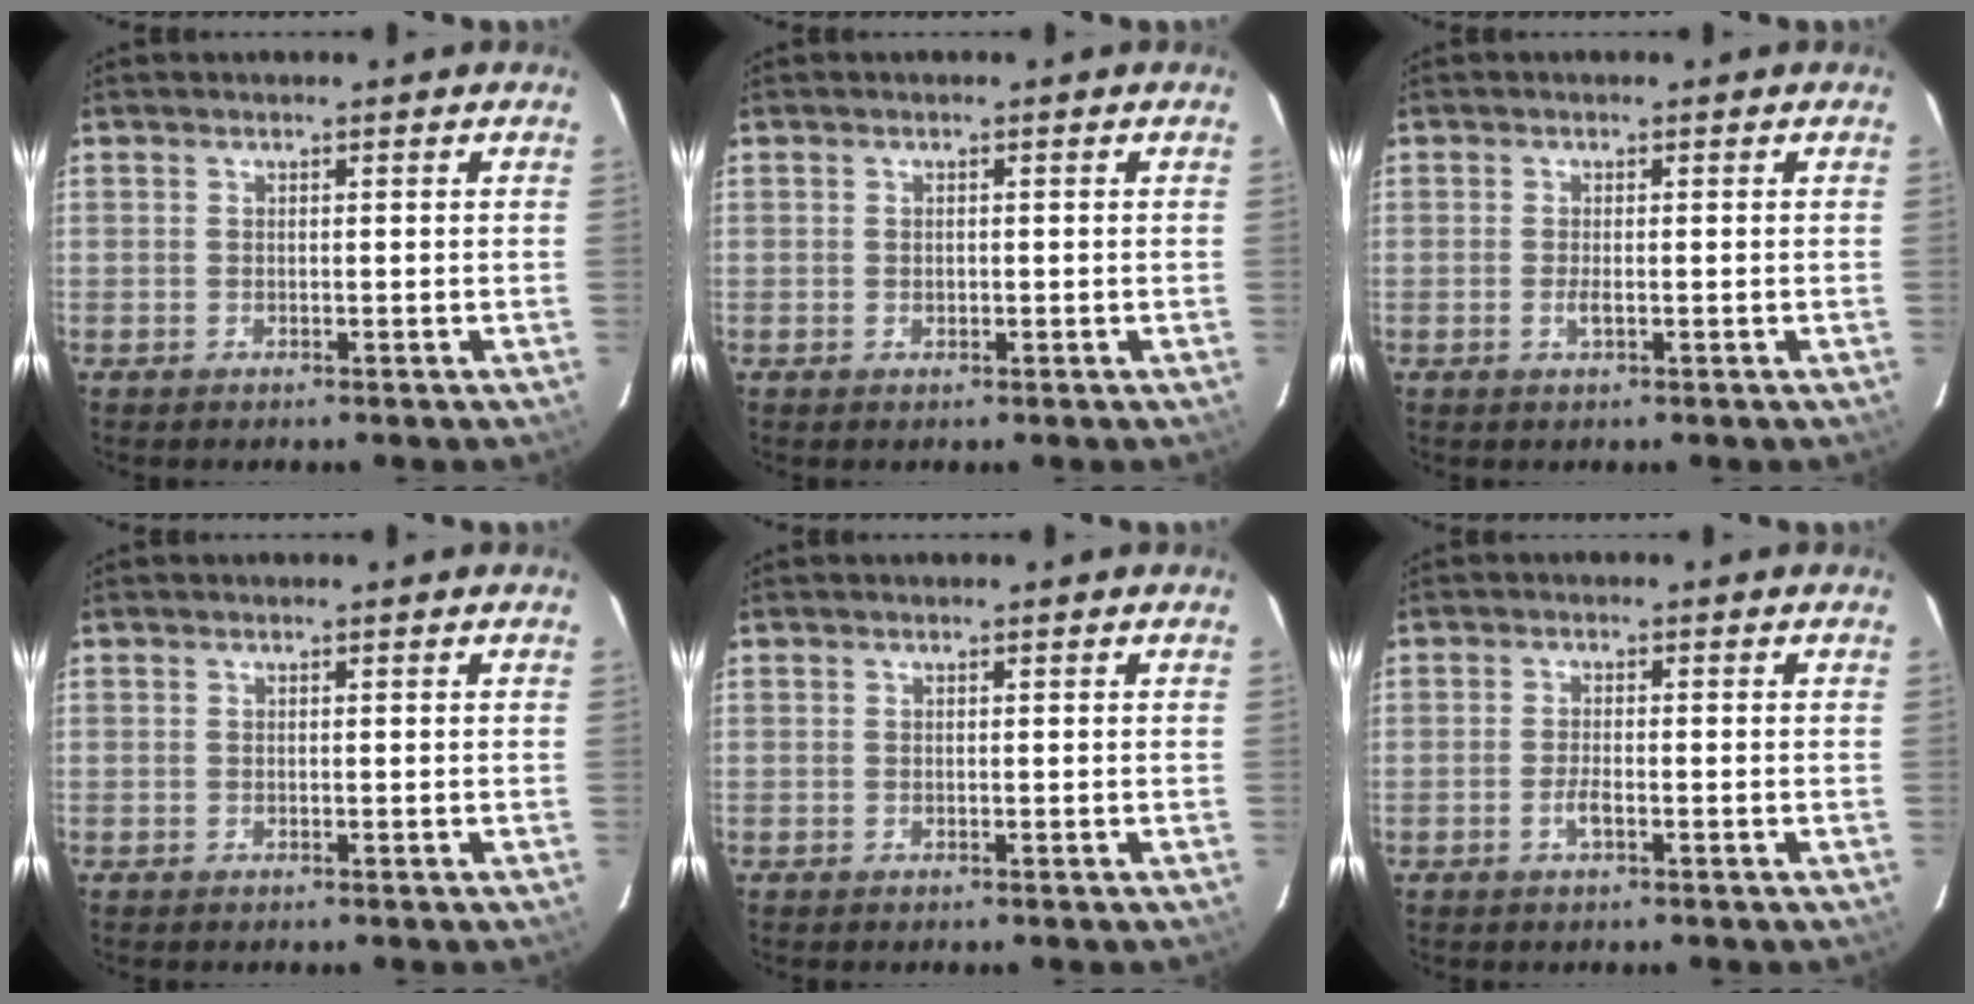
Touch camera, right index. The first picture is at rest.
{"total": 0.8, "force": [0.0, 0.7, 0.4], "torque": [-0.005, 0.002, 0.001]}
{"total": 1.5, "force": [-0.4, 0.3, 1.5], "torque": [-0.029, -0.002, -0.006]}
{"total": 0.0}
{"total": 0.0}
{"total": 2.2, "force": [-1.1, 0.7, 1.9], "torque": [-0.042, 0.000, -0.021]}